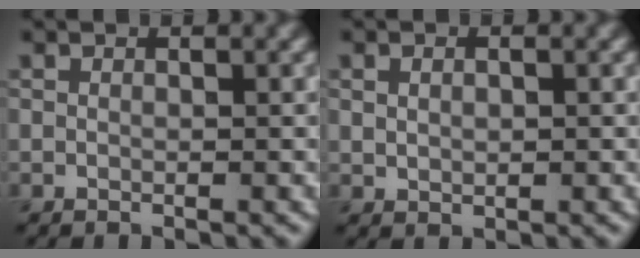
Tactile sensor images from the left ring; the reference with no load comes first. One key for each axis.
{"total": 1.1, "fx": 0.2, "fy": 0.8, "fz": 0.8, "tx": -0.017, "ty": -0.001, "tz": 0.007}